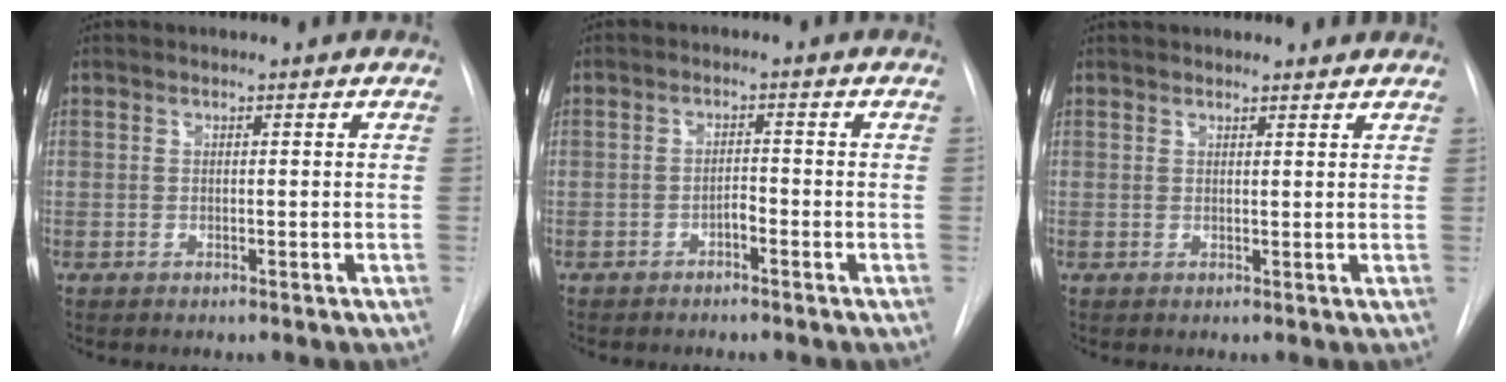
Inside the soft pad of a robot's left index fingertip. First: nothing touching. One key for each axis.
{"total": 1.5, "fx": -1.1, "fy": 0.4, "fz": 0.9, "tx": -0.014, "ty": 0.003, "tz": -0.020}
{"total": 6.9, "fx": 6.4, "fy": 1.7, "fz": 2.2, "tx": -0.026, "ty": 0.032, "tz": 0.076}